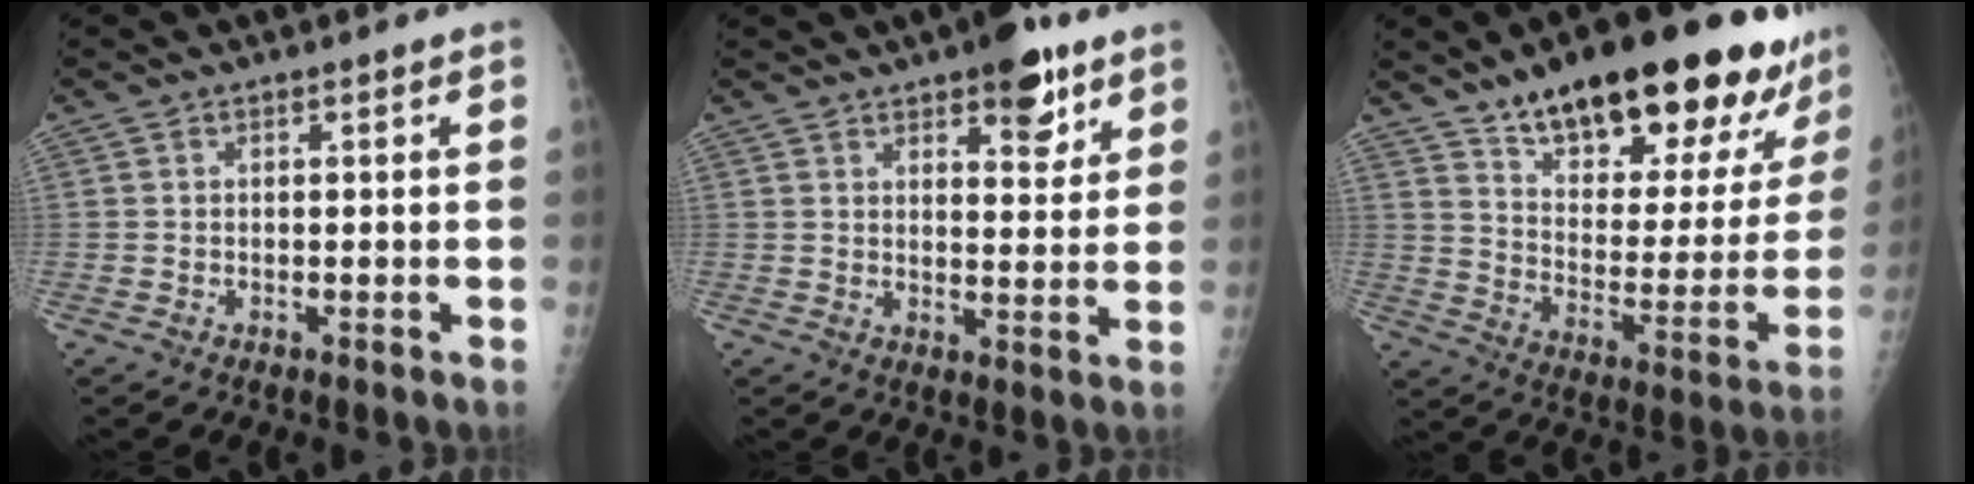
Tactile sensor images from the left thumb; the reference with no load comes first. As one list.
[{"total": 8.8, "force": [5.5, 3.5, 5.9], "torque": [-0.055, -0.028, 0.074]}, {"total": 28.3, "force": [19.8, 9.5, 17.8], "torque": [-0.220, -0.074, 0.294]}]